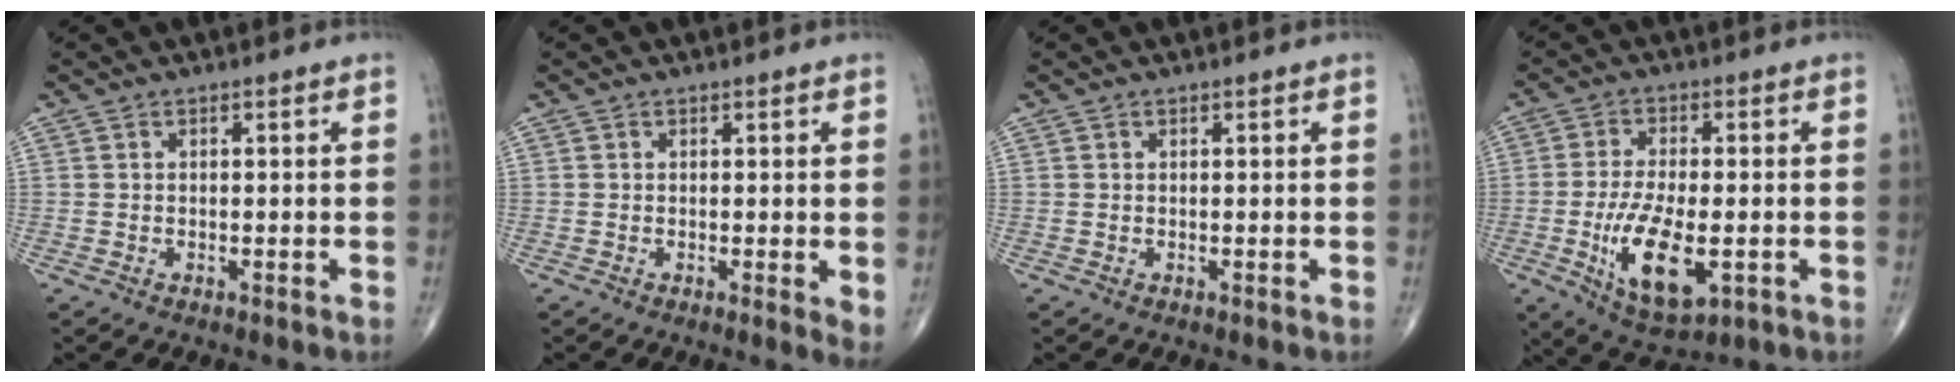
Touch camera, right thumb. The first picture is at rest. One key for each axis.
{"total": 2.8, "fx": 0.0, "fy": 0.8, "fz": 2.7, "tx": -0.041, "ty": -0.011, "tz": -0.003}
{"total": 0.0}
{"total": 13.0, "fx": -3.3, "fy": 5.7, "fz": 11.2, "tx": -0.203, "ty": -0.010, "tz": -0.047}